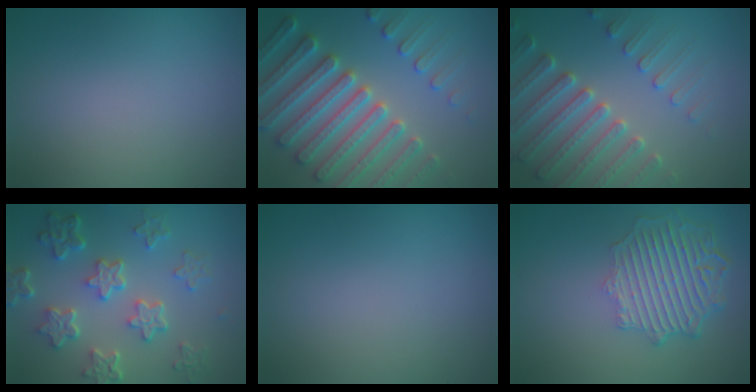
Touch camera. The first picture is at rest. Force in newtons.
{"total": 7.7, "press": 7.4, "slide": 1.9}
{"total": 5.4, "press": 4.8, "slide": 2.5}
{"total": 6.1, "press": 4.6, "slide": 4.0}
{"total": 0.0}
{"total": 6.1, "press": 4.6, "slide": 4.0}